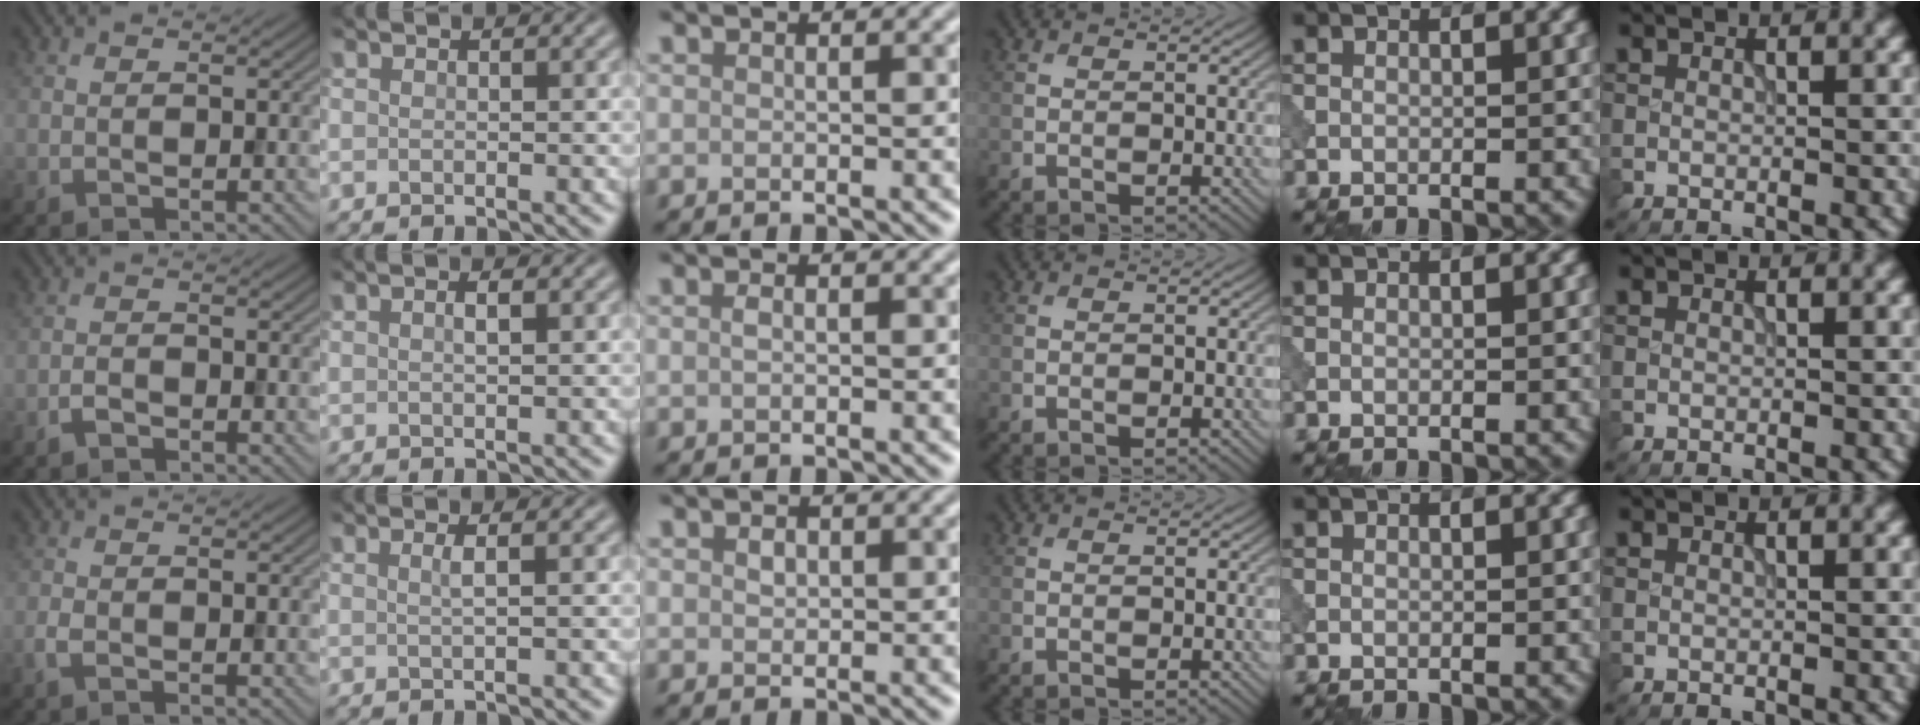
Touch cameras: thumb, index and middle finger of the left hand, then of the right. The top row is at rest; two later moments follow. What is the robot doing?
{"motion": "dispense", "object": "pipette"}